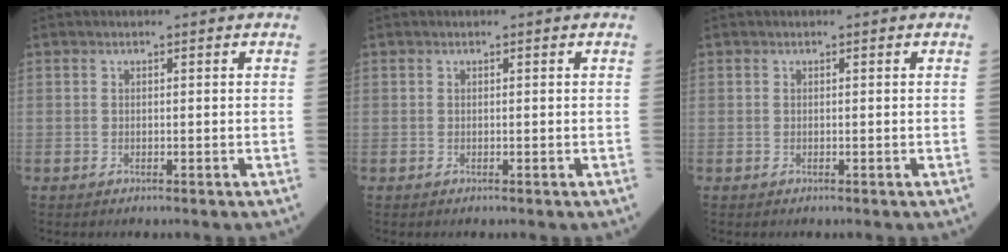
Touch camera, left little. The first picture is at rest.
{"total": 0.0}
{"total": 0.0}